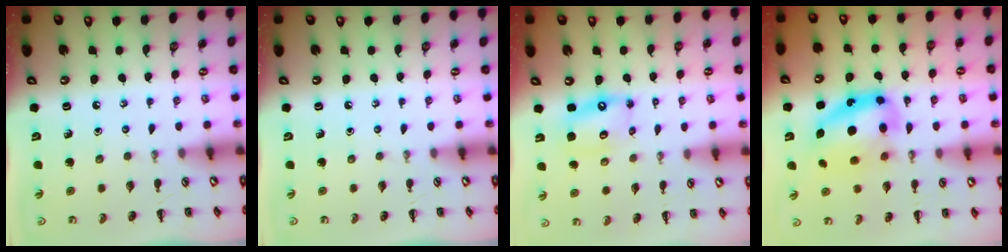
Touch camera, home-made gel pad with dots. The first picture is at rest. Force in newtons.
{"total": 0.0}
{"total": 10.8, "press": 10.5, "slide": 2.6}
{"total": 13.9, "press": 13.5, "slide": 3.3}